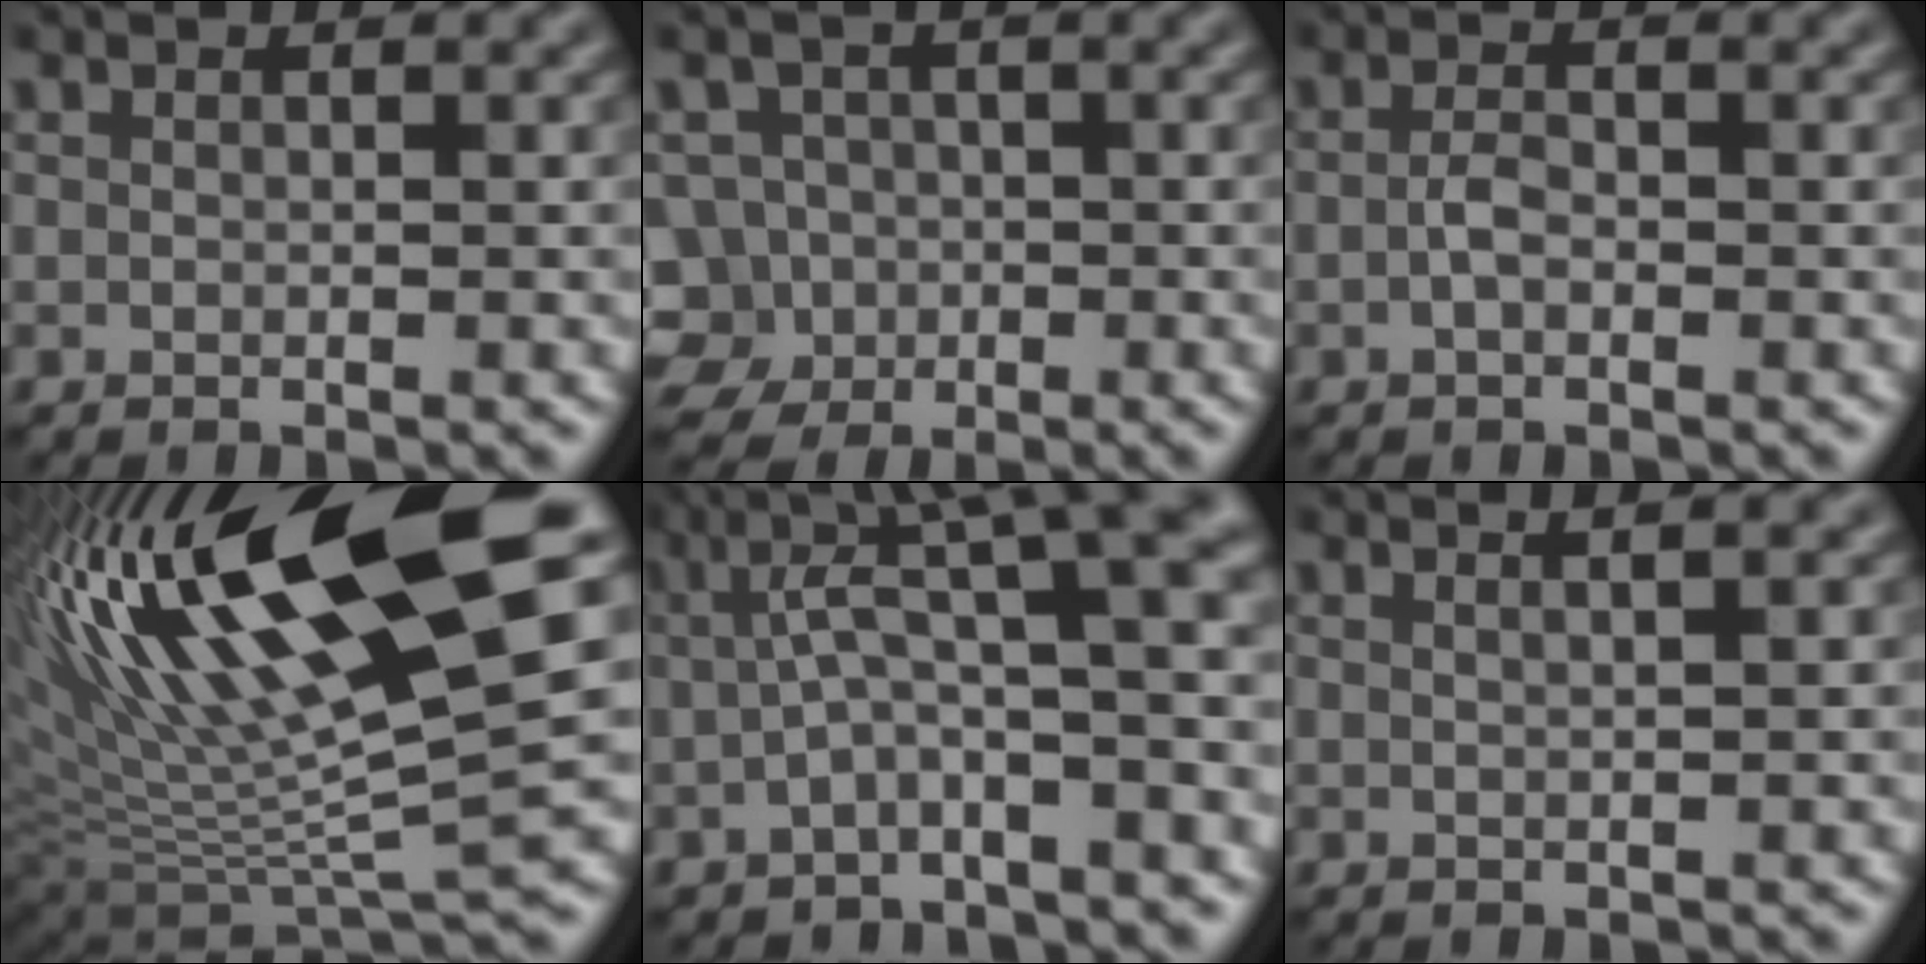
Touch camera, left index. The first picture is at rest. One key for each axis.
{"total": 5.6, "fx": -2.4, "fy": 4.9, "fz": 1.3, "tx": -0.005, "ty": 0.005, "tz": -0.054}
{"total": 1.5, "fx": -0.5, "fy": 0.7, "fz": 1.2, "tx": -0.026, "ty": 0.002, "tz": -0.013}
{"total": 17.1, "fx": 6.0, "fy": 3.9, "fz": 15.6, "tx": -0.282, "ty": 0.010, "tz": 0.102}
{"total": 8.3, "fx": 2.1, "fy": 2.1, "fz": 7.7, "tx": -0.119, "ty": 0.020, "tz": 0.024}
{"total": 3.0, "fx": 1.8, "fy": 1.3, "fz": 2.1, "tx": -0.005, "ty": 0.012, "tz": -0.009}